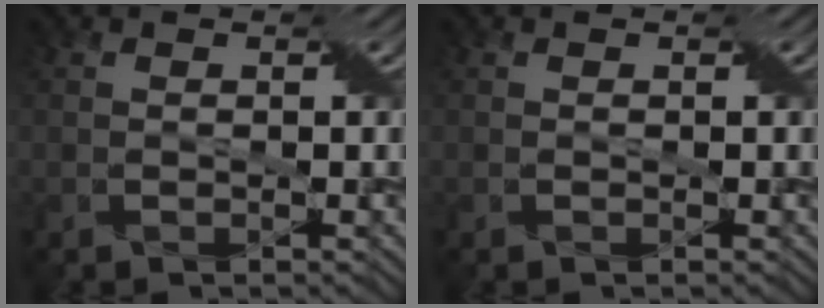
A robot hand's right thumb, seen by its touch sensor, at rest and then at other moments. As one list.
[{"total": 0.0}]